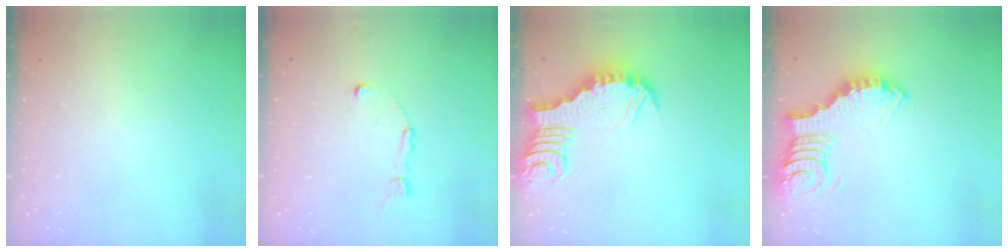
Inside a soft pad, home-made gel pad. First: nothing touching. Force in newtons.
{"total": 2.8, "press": 2.8, "slide": 0.2}
{"total": 3.4, "press": 3.4, "slide": 0.2}
{"total": 4.9, "press": 4.8, "slide": 0.3}